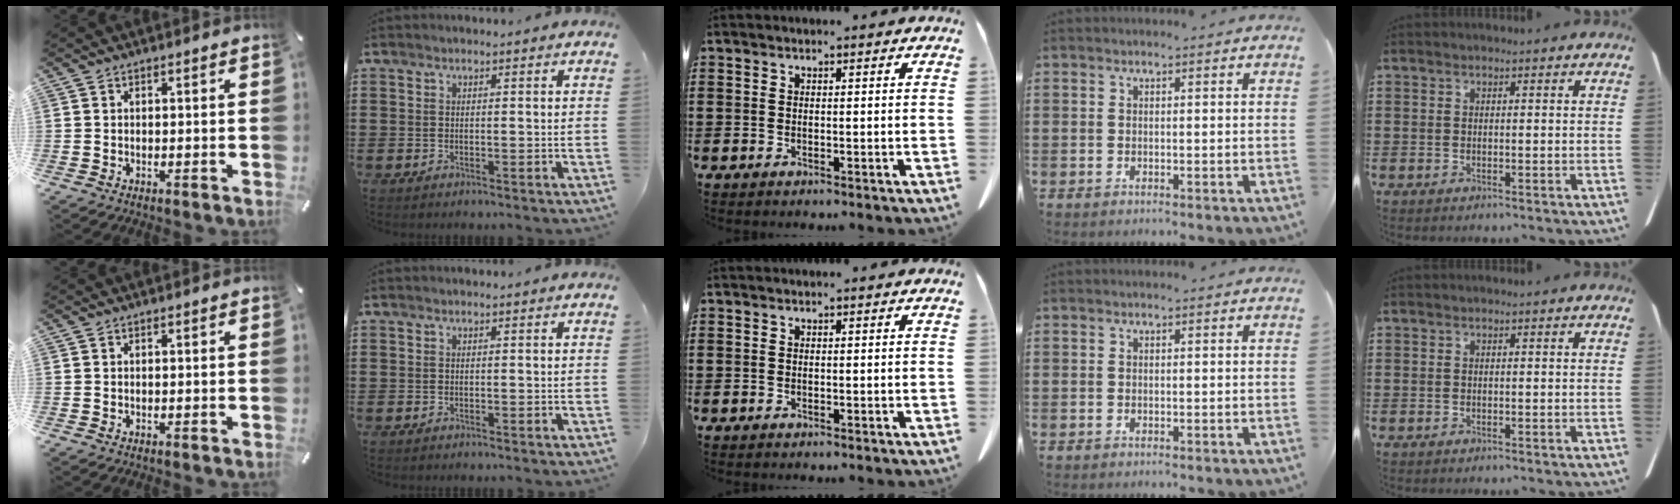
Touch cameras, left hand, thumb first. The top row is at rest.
{}